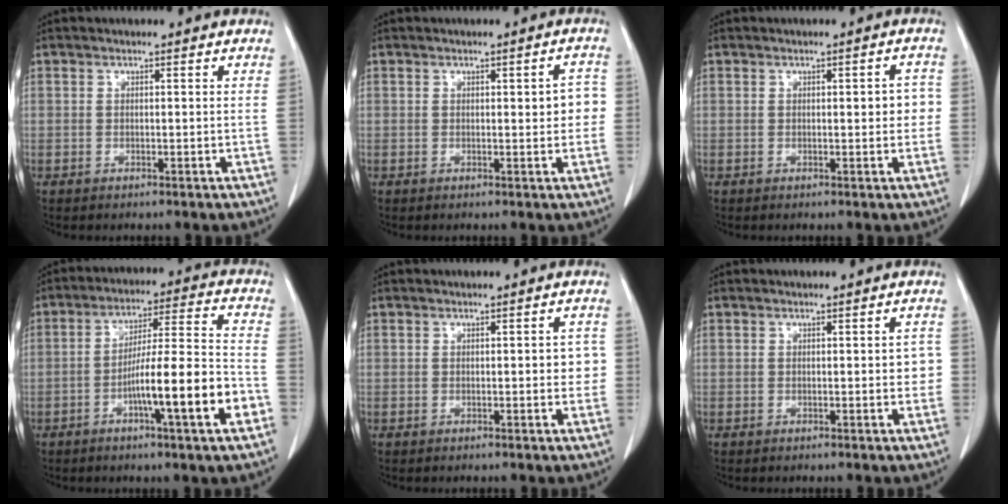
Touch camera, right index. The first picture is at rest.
{"total": 3.6, "force": [0.1, 1.2, 3.3], "torque": [-0.032, 0.008, 0.000]}
{"total": 3.1, "force": [0.1, 1.2, 2.9], "torque": [-0.026, 0.006, -0.001]}
{"total": 14.0, "force": [-5.1, 0.4, 13.0], "torque": [-0.208, 0.007, -0.081]}
{"total": 2.8, "force": [-0.1, 1.2, 2.5], "torque": [-0.018, 0.005, -0.004]}
{"total": 2.3, "force": [-0.1, 1.0, 2.1], "torque": [-0.012, 0.004, -0.004]}